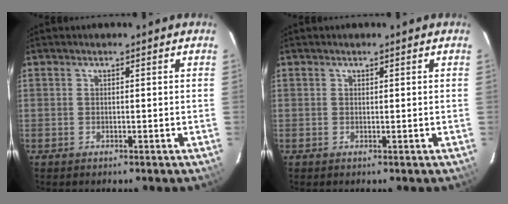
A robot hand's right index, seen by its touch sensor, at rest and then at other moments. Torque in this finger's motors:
{"motor_torque": [0.19, -0.01, 0.10, 0.01]}